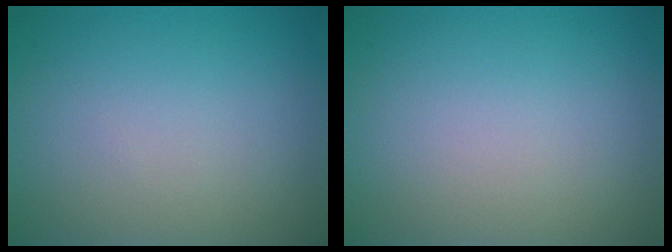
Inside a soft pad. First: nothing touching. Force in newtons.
{"total": 0.0}